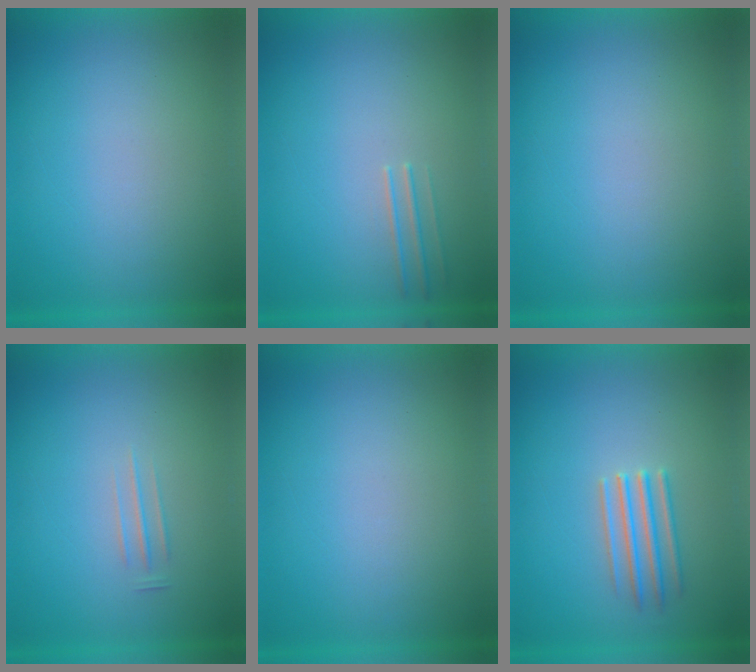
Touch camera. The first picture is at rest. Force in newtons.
{"total": 1.2}
{"total": 1.2}
{"total": 1.6}
{"total": 1.0}
{"total": 2.7}